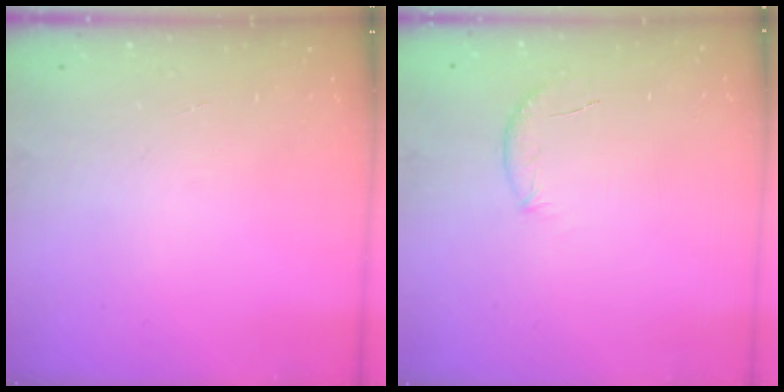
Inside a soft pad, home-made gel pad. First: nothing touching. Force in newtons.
{"total": 6.9, "press": 6.7, "slide": 1.8}